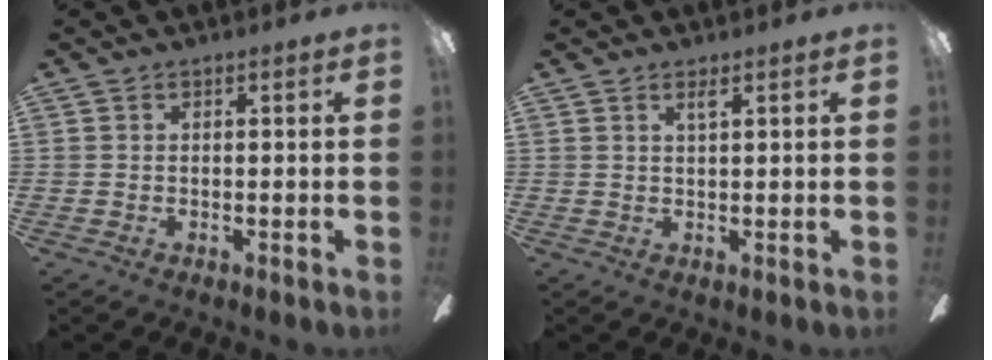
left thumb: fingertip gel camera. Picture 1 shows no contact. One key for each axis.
{"total": 1.8, "fx": 1.4, "fy": 0.0, "fz": 1.1, "tx": -0.026, "ty": -0.001, "tz": 0.024}